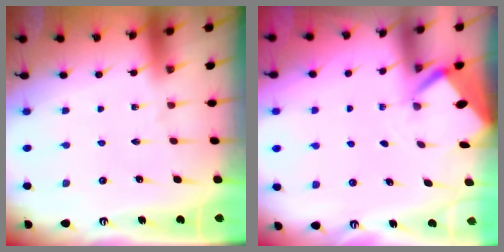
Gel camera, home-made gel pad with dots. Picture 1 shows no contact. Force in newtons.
{"total": 2.8, "press": 2.8, "slide": 0.3}